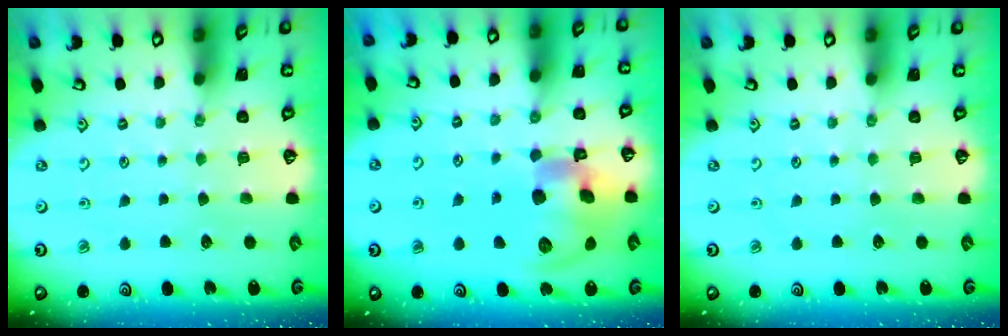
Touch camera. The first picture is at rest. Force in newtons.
{"total": 16.8, "press": 16.6, "slide": 2.8}
{"total": 0.0}